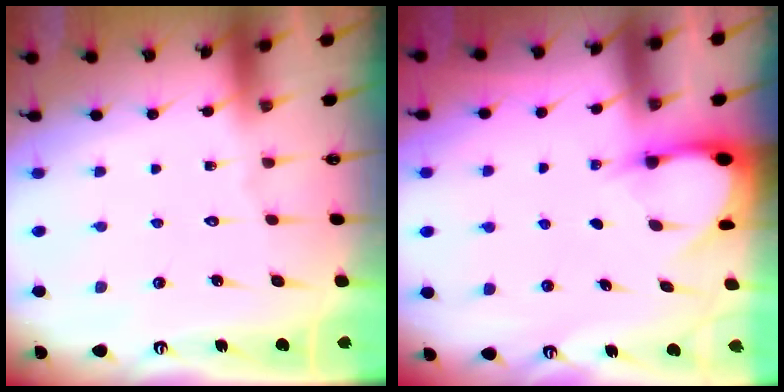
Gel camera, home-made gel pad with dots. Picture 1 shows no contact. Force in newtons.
{"total": 3.0, "press": 3.0, "slide": 0.4}